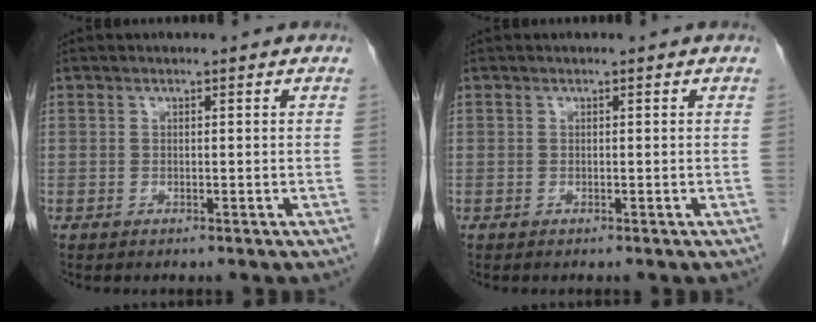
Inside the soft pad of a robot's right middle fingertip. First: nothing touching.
{"total": 0.0}